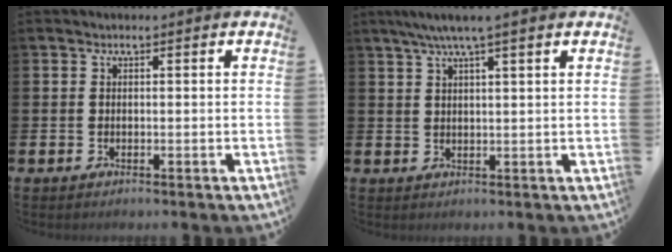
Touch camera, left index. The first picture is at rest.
{"total": 4.2, "force": [3.3, -0.2, 2.5], "torque": [-0.060, -0.002, 0.058]}